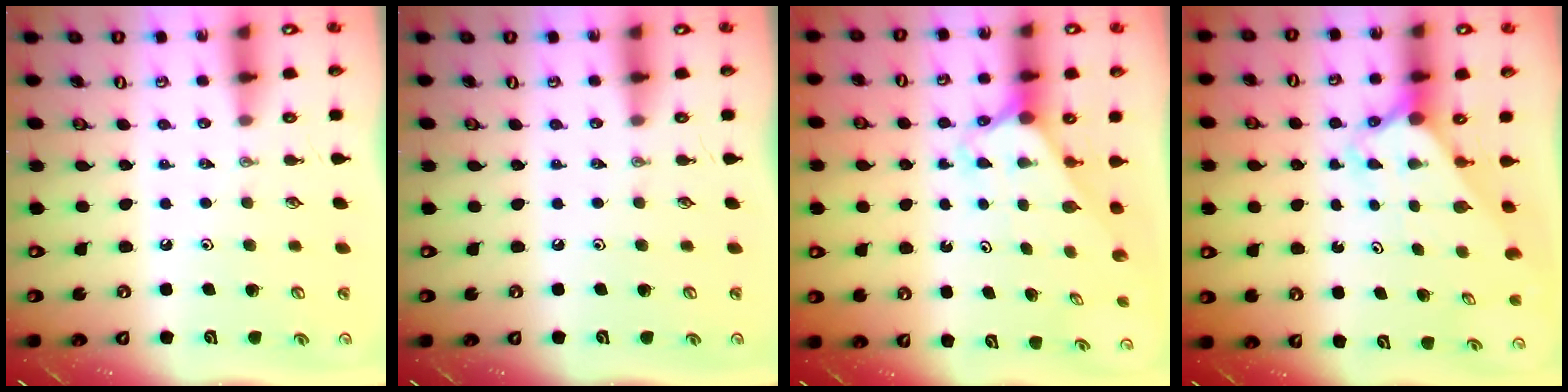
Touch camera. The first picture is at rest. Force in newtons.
{"total": 0.0}
{"total": 2.3, "press": 2.3, "slide": 0.2}
{"total": 2.6, "press": 2.6, "slide": 0.2}